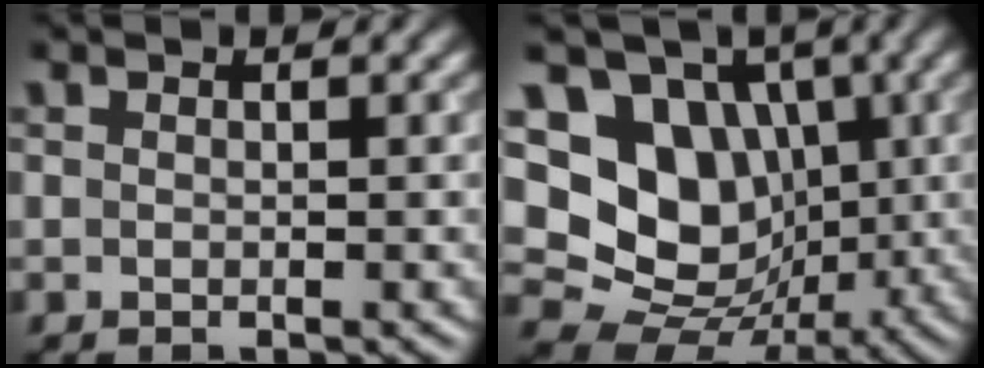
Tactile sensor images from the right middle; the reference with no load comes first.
{"total": 13.3, "force": [2.3, 11.3, 6.7], "torque": [-0.135, 0.039, 0.017]}